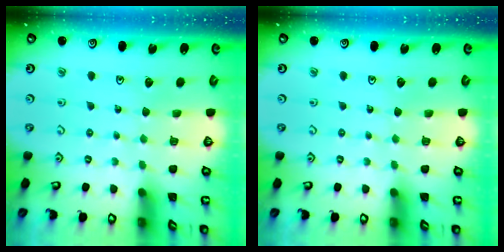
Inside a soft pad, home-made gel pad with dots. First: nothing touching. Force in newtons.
{"total": 0.0}